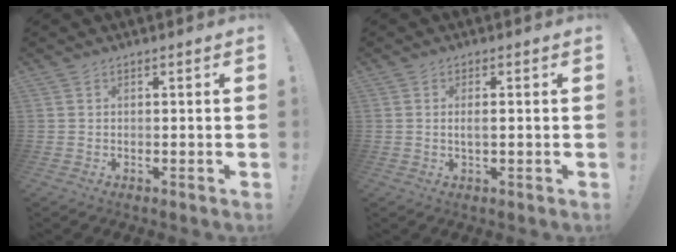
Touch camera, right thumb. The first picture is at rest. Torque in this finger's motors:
{"motor_torque": [-0.05, -0.15, -0.12, 0.14, 0.00]}